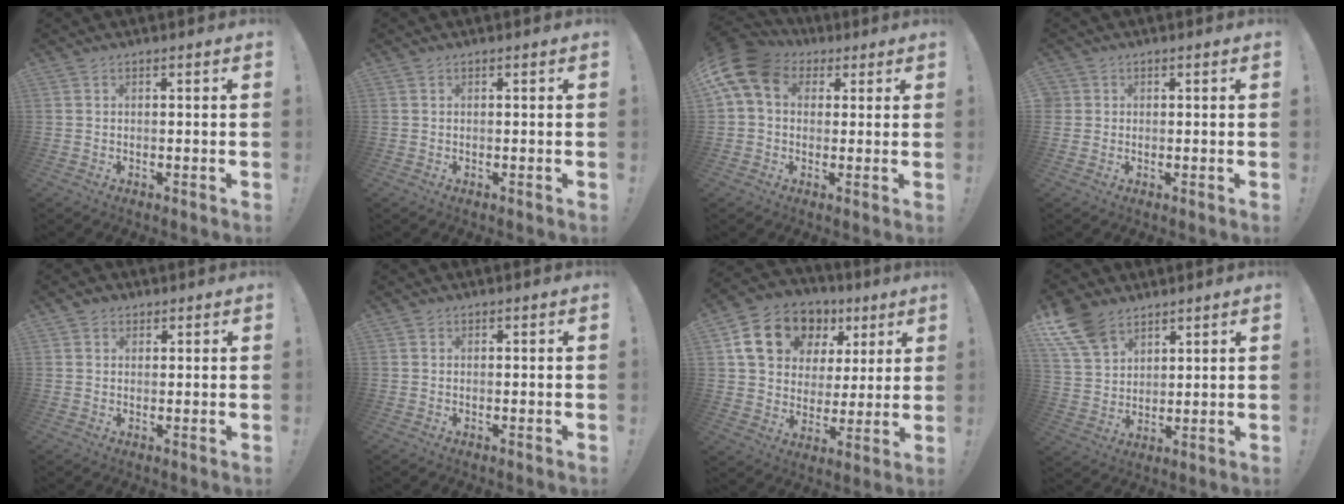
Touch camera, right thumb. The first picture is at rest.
{"total": 0.0}
{"total": 12.1, "force": [4.0, 8.6, 7.4], "torque": [-0.135, -0.008, 0.079]}
{"total": 1.8, "force": [0.4, 1.7, 0.2], "torque": [0.002, 0.001, 0.007]}
{"total": 2.3, "force": [1.1, 2.0, 0.6], "torque": [-0.004, -0.002, 0.019]}
{"total": 0.5, "force": [0.3, 0.5, -0.1], "torque": [0.004, -0.001, 0.004]}
{"total": 17.5, "force": [8.7, 12.6, 8.6], "torque": [-0.135, -0.031, 0.174]}
{"total": 12.2, "force": [8.2, 7.5, 5.2], "torque": [-0.111, -0.042, 0.161]}